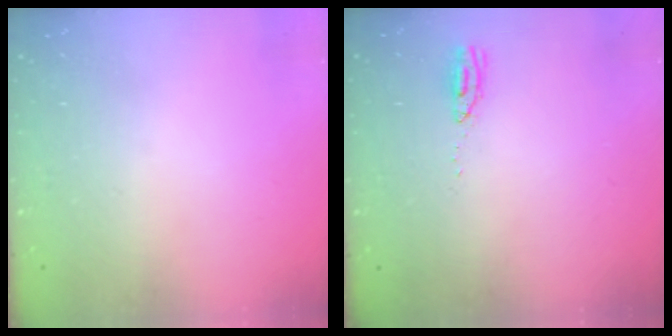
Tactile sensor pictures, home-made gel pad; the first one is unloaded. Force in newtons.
{"total": 3.6, "press": 3.4, "slide": 1.3}